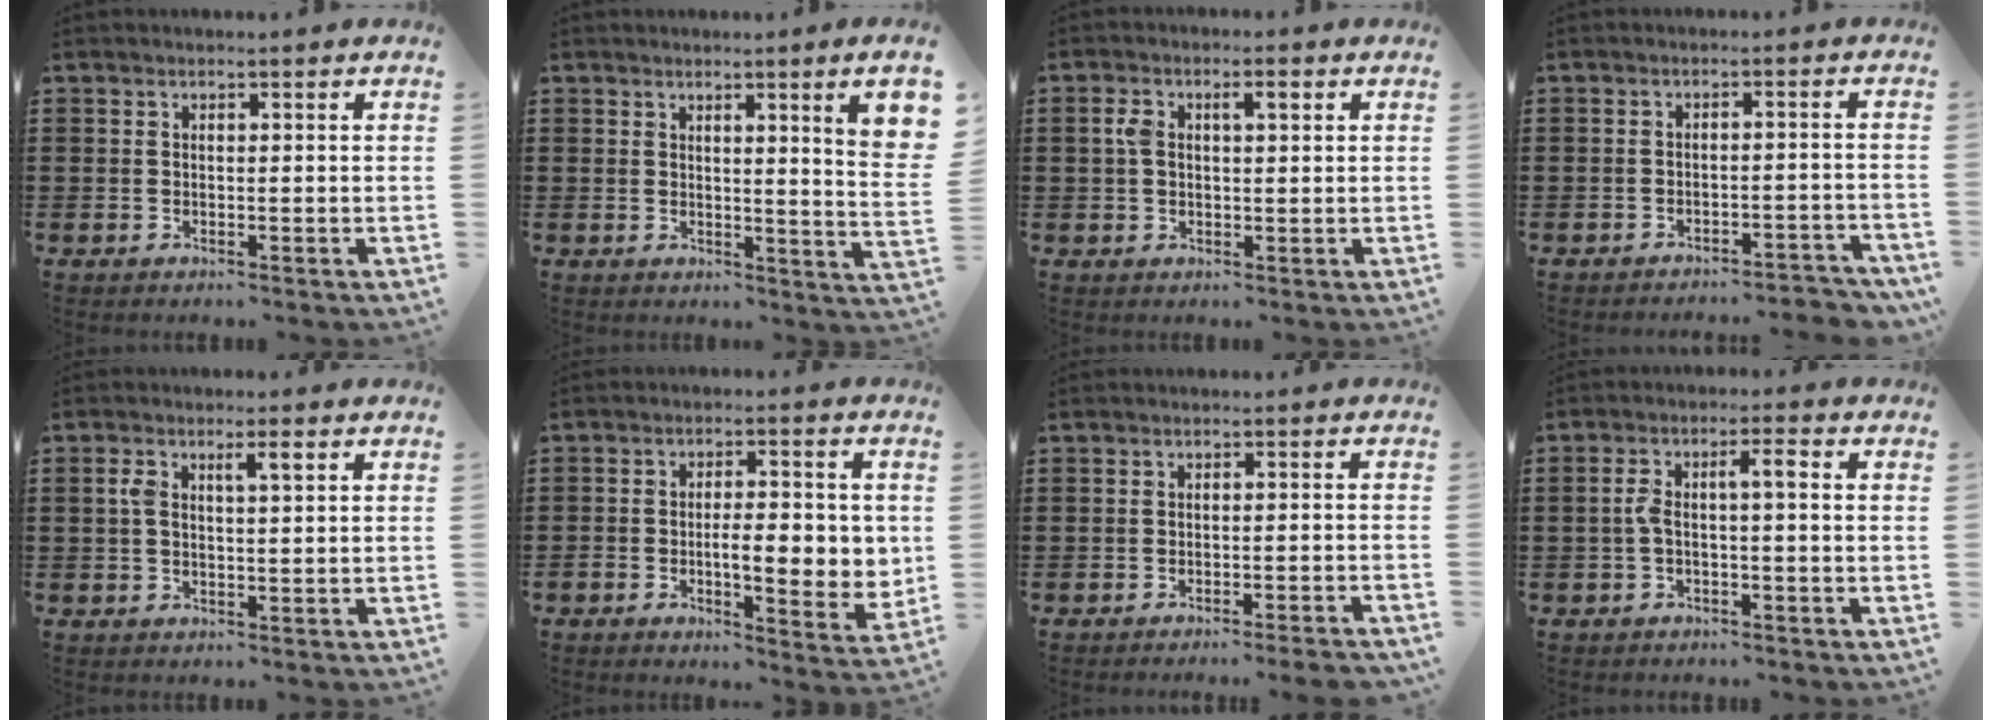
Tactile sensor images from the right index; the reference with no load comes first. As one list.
[{"total": 5.4, "force": [2.6, -0.1, 4.8], "torque": [-0.081, -0.013, 0.039]}, {"total": 3.5, "force": [0.9, 1.5, 3.1], "torque": [-0.056, 0.008, 0.010]}, {"total": 2.8, "force": [-2.8, 0.0, 0.7], "torque": [-0.016, 0.000, -0.058]}, {"total": 3.3, "force": [1.0, 1.0, 3.0], "torque": [-0.054, 0.003, 0.013]}, {"total": 7.8, "force": [-0.9, 3.0, 7.1], "torque": [-0.102, 0.000, -0.021]}, {"total": 2.0, "force": [-1.7, -0.4, 0.8], "torque": [-0.013, -0.001, -0.034]}, {"total": 3.7, "force": [-0.3, 0.7, 3.6], "torque": [-0.075, 0.006, -0.013]}]